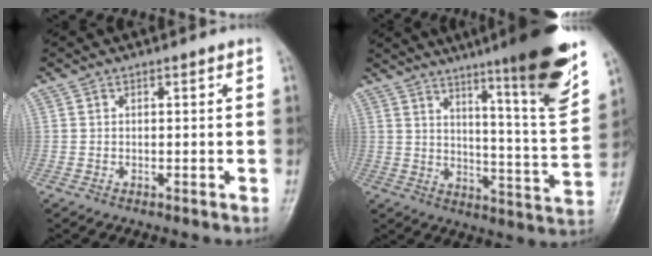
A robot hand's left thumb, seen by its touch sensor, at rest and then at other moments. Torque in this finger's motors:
{"motor_torque": [2.82, 1.18, 1.74, -1.03, 0.43]}